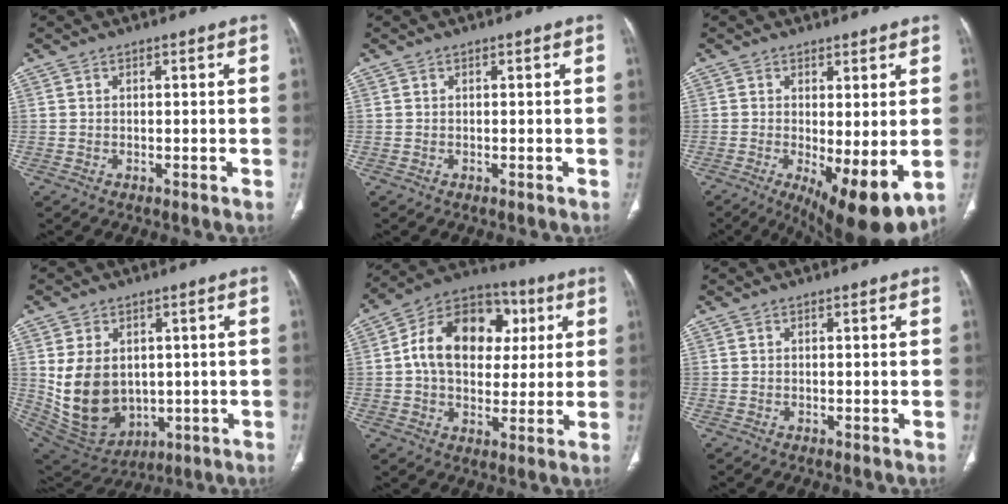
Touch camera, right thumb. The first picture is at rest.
{"total": 0.0}
{"total": 11.4, "force": [-2.3, 3.8, 10.5], "torque": [-0.158, -0.026, -0.022]}
{"total": 14.3, "force": [0.8, 10.8, 9.4], "torque": [-0.147, -0.009, 0.054]}
{"total": 18.6, "force": [3.5, 13.1, 12.8], "torque": [-0.174, 0.017, 0.050]}
{"total": 0.0}